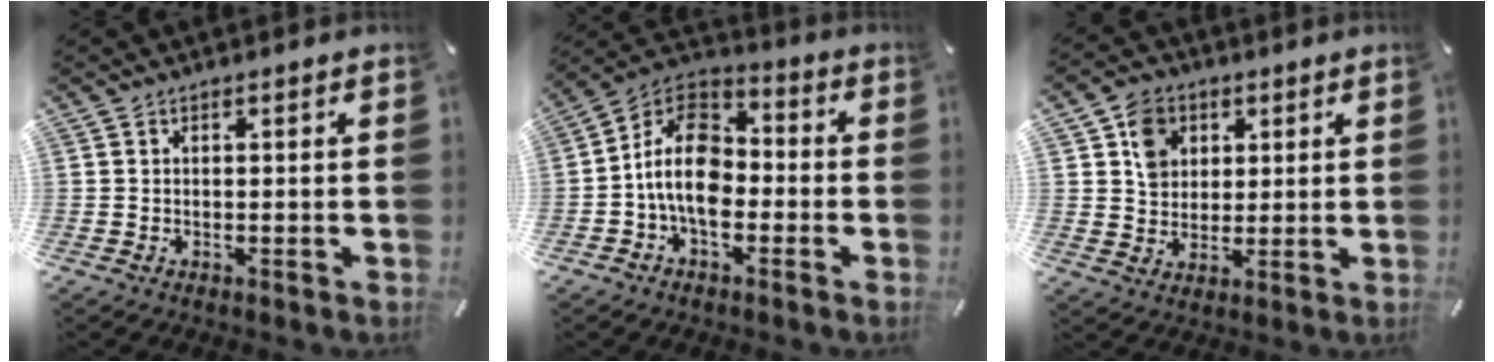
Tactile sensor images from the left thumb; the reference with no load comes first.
{"total": 13.7, "force": [-3.7, 9.0, 9.6], "torque": [-0.204, 0.021, -0.072]}
{"total": 7.7, "force": [2.8, 6.6, 2.7], "torque": [-0.041, 0.004, 0.051]}